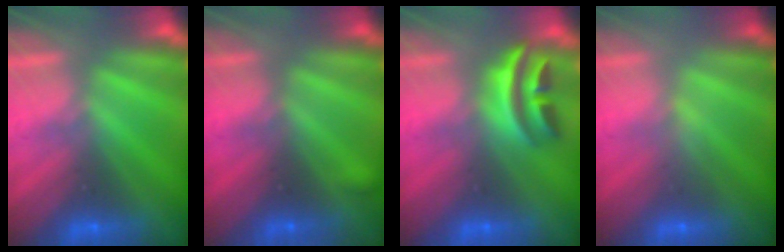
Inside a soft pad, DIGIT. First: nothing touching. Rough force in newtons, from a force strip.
{"total": 2.6}
{"total": 2.9}
{"total": 2.1}